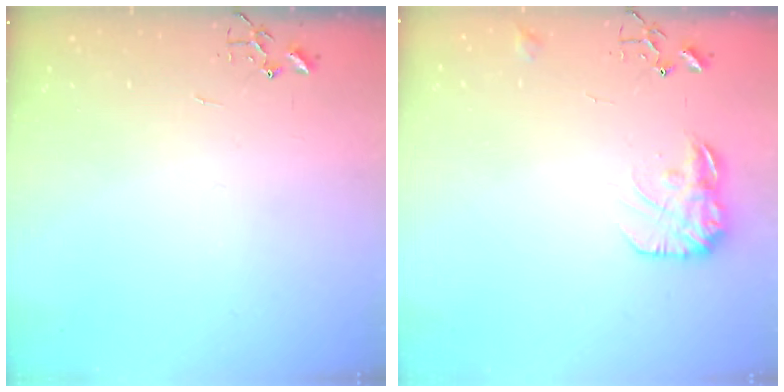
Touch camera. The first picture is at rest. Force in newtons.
{"total": 11.7, "press": 11.7, "slide": 0.4}